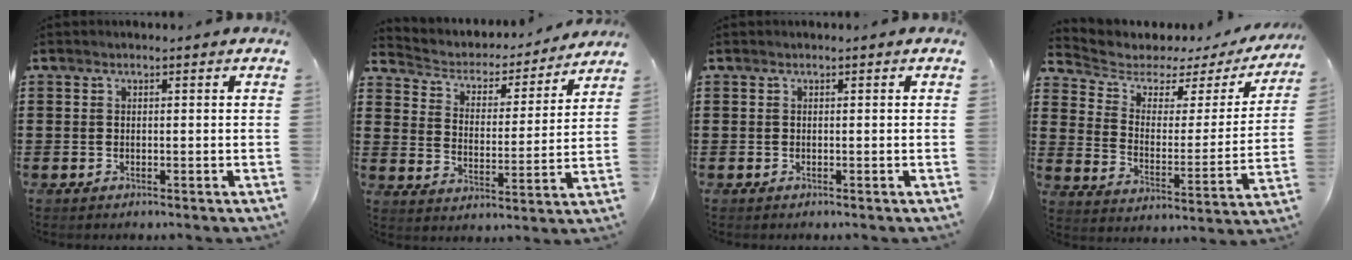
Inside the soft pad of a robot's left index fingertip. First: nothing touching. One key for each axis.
{"total": 3.2, "fx": 2.9, "fy": 1.2, "fz": 0.4, "tx": -0.031, "ty": -0.025, "tz": 0.041}
{"total": 0.0}
{"total": 3.8, "fx": 3.0, "fy": 2.0, "fz": 1.2, "tx": -0.051, "ty": -0.022, "tz": 0.043}